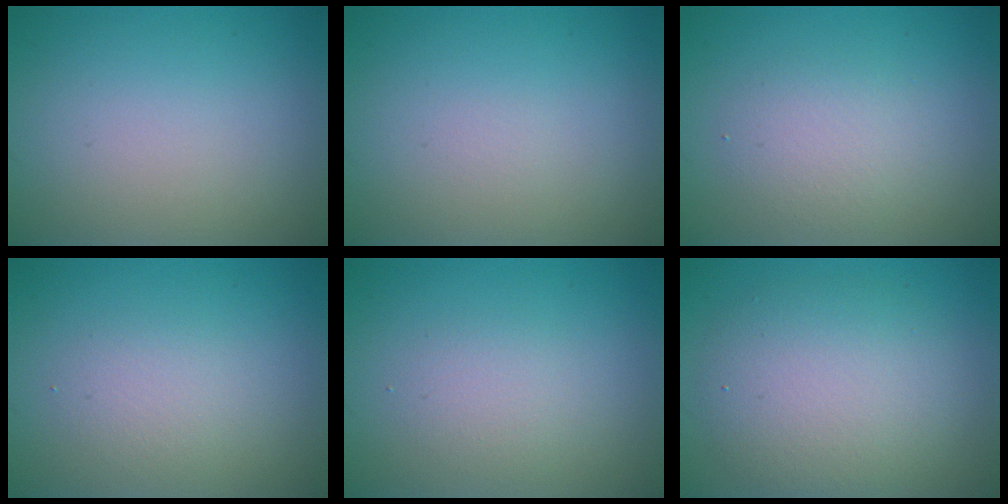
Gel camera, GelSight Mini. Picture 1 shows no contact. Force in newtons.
{"total": 0.0}
{"total": 2.3, "press": 2.3, "slide": 0.0}
{"total": 2.0, "press": 1.9, "slide": 0.2}
{"total": 1.8, "press": 1.8, "slide": 0.1}
{"total": 5.9, "press": 5.8, "slide": 0.6}